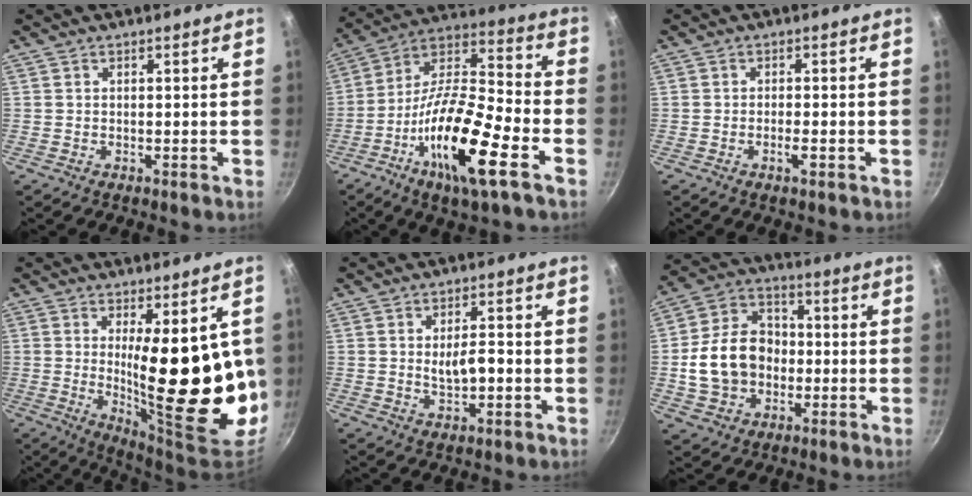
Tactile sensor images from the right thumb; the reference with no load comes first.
{"total": 20.7, "force": [-9.1, 5.3, 17.8], "torque": [-0.313, 0.044, -0.179]}
{"total": 1.9, "force": [-0.9, 0.4, 1.6], "torque": [-0.034, 0.007, -0.017]}
{"total": 20.8, "force": [1.5, 7.0, 19.6], "torque": [-0.253, -0.051, 0.038]}
{"total": 4.8, "force": [-0.4, 2.1, 4.3], "torque": [-0.053, 0.005, -0.003]}
{"total": 14.8, "force": [-1.5, 11.6, 9.0], "torque": [-0.132, 0.033, -0.030]}